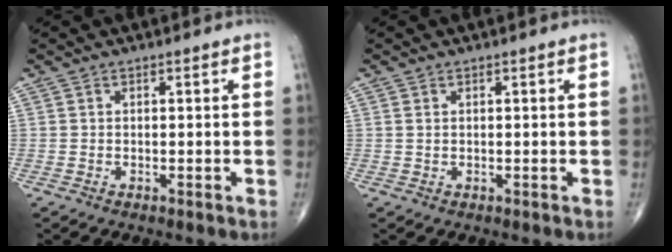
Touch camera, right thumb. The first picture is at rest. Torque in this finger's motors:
{"motor_torque": [-0.31, 0.14, -0.34, -0.28, 0.00]}